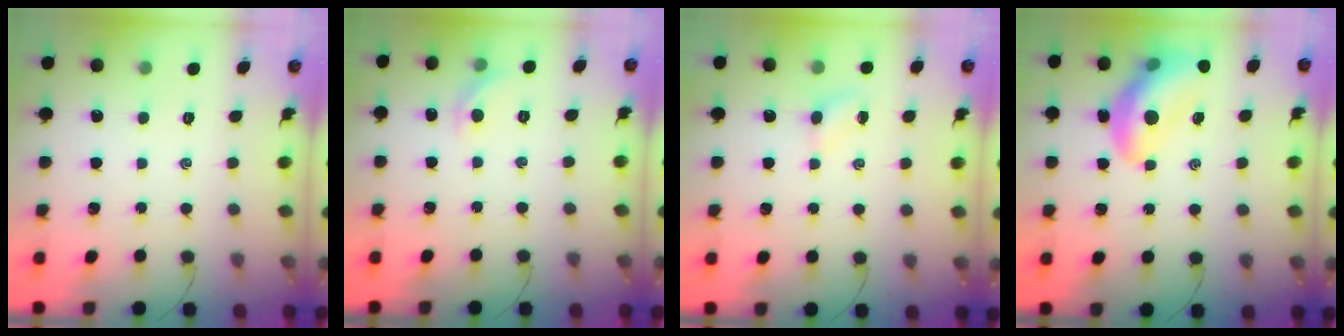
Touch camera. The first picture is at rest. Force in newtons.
{"total": 5.2, "press": 5.0, "slide": 1.5}
{"total": 2.8, "press": 2.6, "slide": 0.9}
{"total": 14.0, "press": 13.5, "slide": 3.8}